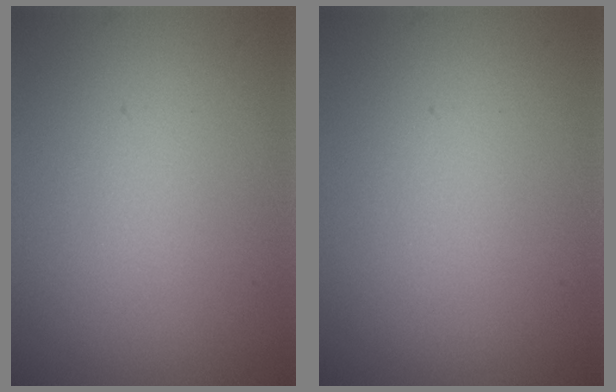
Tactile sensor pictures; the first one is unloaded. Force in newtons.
{"total": 0.0}